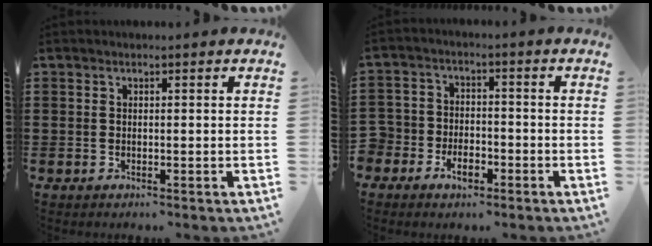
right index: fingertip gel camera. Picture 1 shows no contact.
{"total": 4.0, "force": [-2.6, 2.7, 1.4], "torque": [-0.039, 0.007, -0.055]}